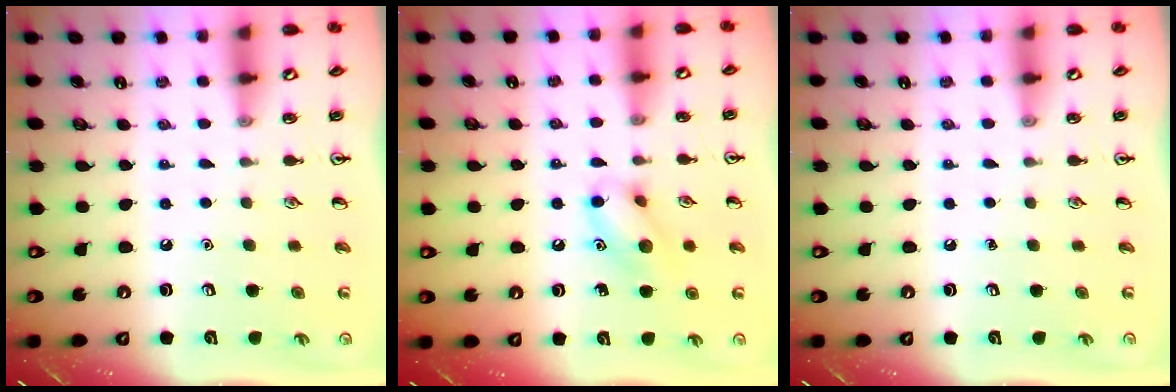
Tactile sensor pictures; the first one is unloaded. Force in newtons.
{"total": 10.1, "press": 10.1, "slide": 1.0}
{"total": 0.0}